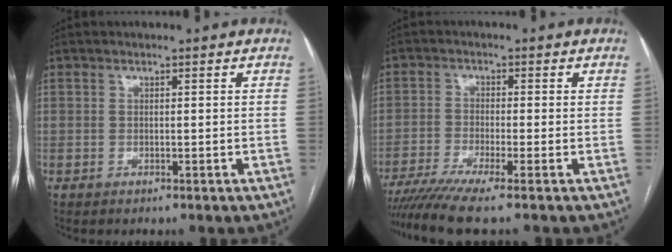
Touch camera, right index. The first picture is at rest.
{"total": 7.4, "force": [-5.7, -1.1, 4.6], "torque": [-0.074, -0.016, -0.099]}